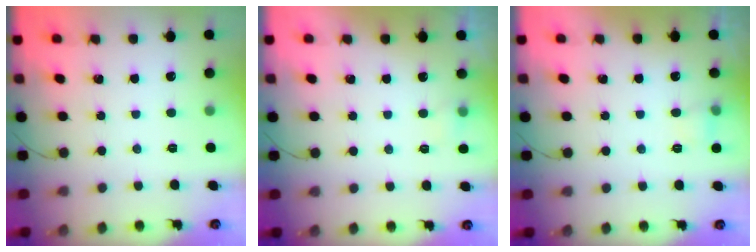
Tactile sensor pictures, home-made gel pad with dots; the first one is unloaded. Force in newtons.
{"total": 6.8, "press": 2.5, "slide": 6.3}
{"total": 4.5, "press": 4.3, "slide": 1.3}